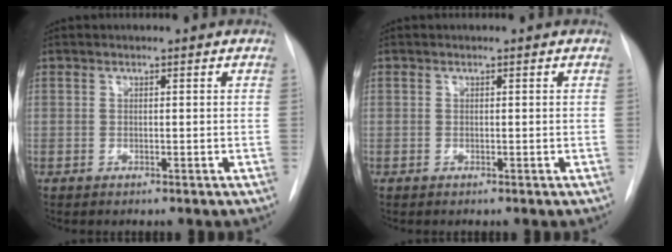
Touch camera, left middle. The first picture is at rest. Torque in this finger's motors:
{"motor_torque": [0.18, -0.15, 0.09, 0.01]}